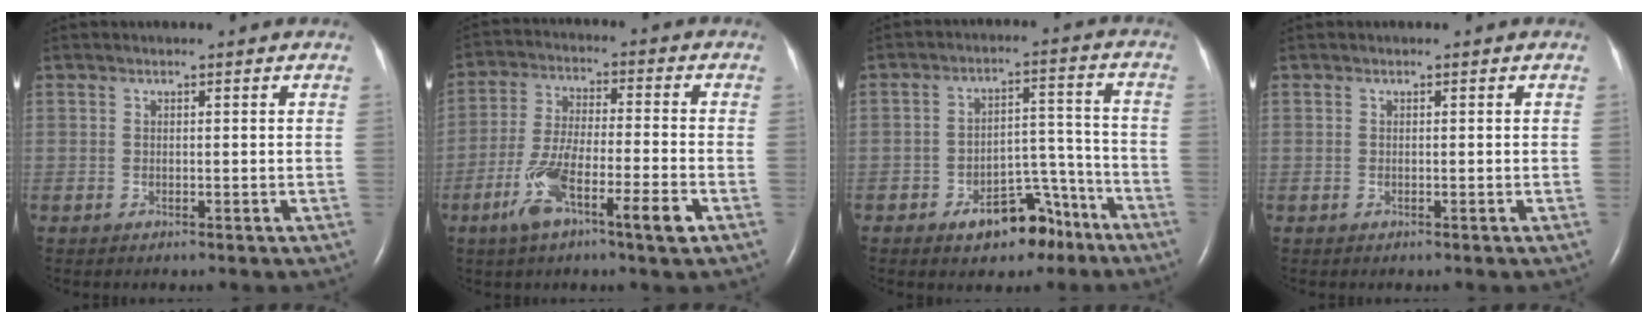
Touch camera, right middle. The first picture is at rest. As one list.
[{"total": 10.7, "force": [-5.2, 1.3, 9.3], "torque": [-0.181, -0.004, -0.093]}, {"total": 9.2, "force": [-6.0, 4.6, 5.2], "torque": [-0.063, 0.030, -0.086]}, {"total": 0.0}]